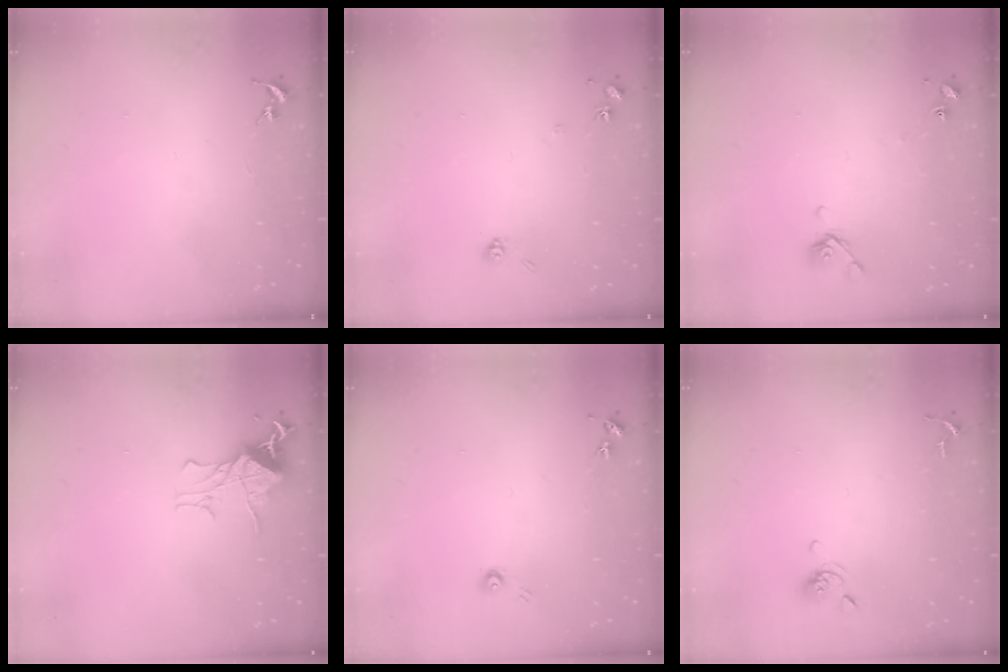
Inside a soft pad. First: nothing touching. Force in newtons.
{"total": 5.8, "press": 5.7, "slide": 1.1}
{"total": 7.1, "press": 7.0, "slide": 0.8}
{"total": 11.3, "press": 11.3, "slide": 0.9}
{"total": 3.8, "press": 3.7, "slide": 0.2}
{"total": 6.0, "press": 5.9, "slide": 1.2}